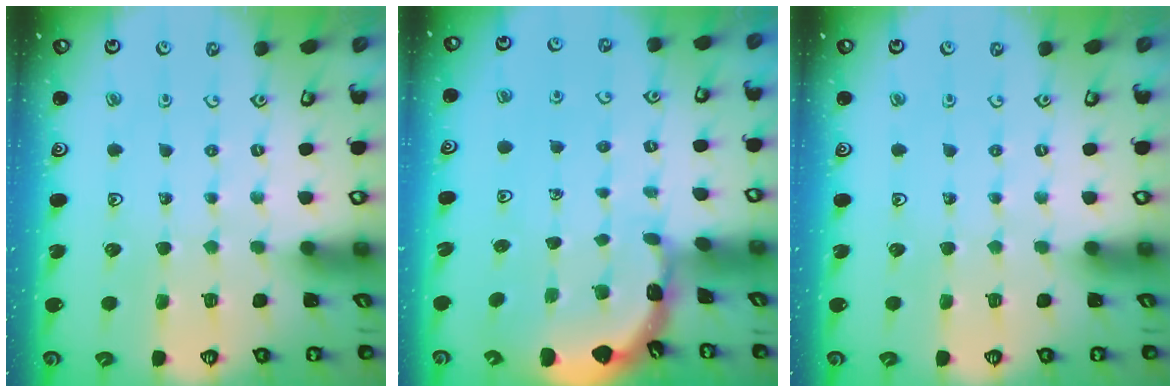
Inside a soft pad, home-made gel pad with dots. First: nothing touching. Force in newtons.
{"total": 1.8, "press": 1.8, "slide": 0.1}
{"total": 0.0}